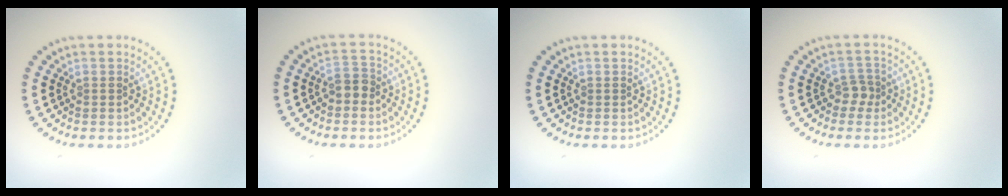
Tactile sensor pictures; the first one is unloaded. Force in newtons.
{"total": 1.4, "press": 1.3, "slide": 0.7}
{"total": 0.0}
{"total": 1.3, "press": 1.0, "slide": 0.9}